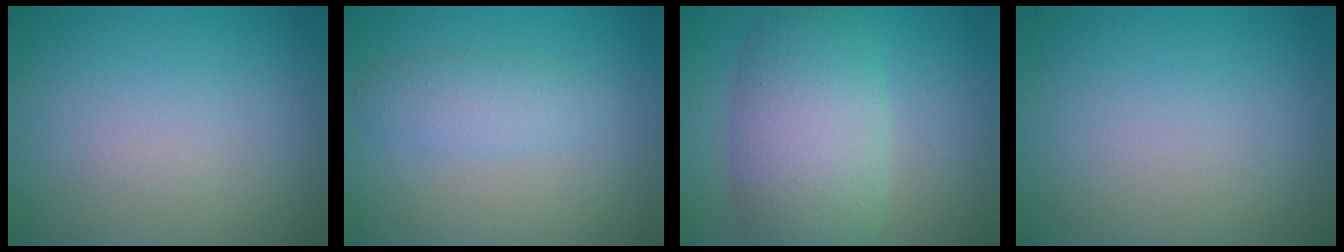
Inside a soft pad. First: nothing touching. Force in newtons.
{"total": 2.3, "press": 2.3, "slide": 0.2}
{"total": 8.0, "press": 8.0, "slide": 0.2}
{"total": 0.0}